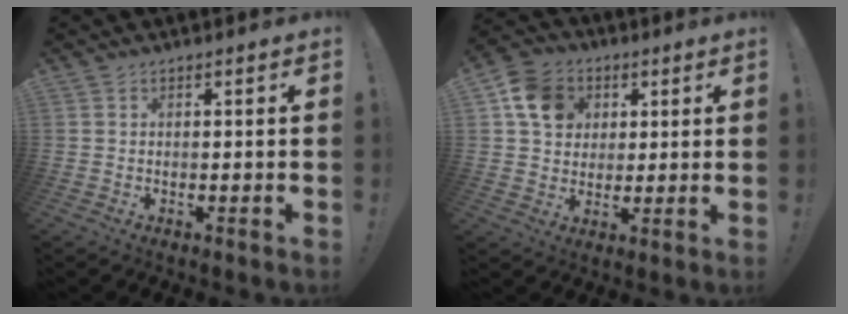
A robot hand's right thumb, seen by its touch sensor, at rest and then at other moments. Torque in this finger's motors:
{"motor_torque": [-0.27, 0.69, 0.51, -0.35, 0.02]}